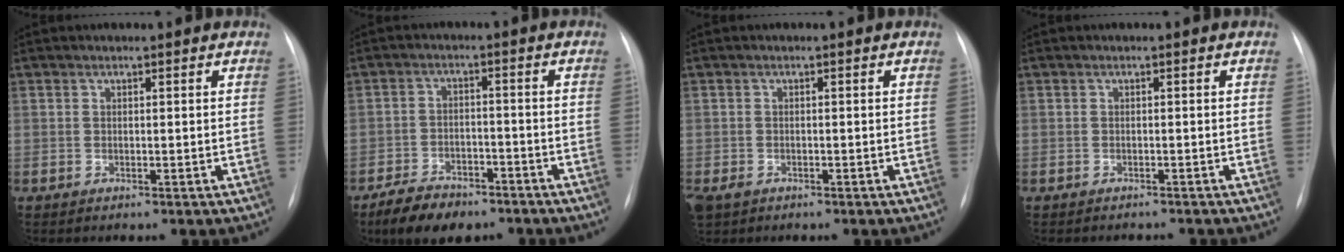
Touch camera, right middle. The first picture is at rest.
{"total": 8.1, "force": [-6.2, 3.6, 3.8], "torque": [-0.074, -0.005, -0.106]}
{"total": 2.5, "force": [-1.5, 1.7, 1.1], "torque": [-0.023, -0.002, -0.019]}
{"total": 2.2, "force": [-2.2, 0.3, 0.2], "torque": [0.002, -0.005, -0.026]}